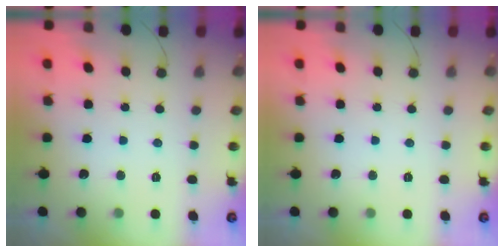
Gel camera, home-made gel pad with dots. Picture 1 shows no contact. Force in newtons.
{"total": 0.0}